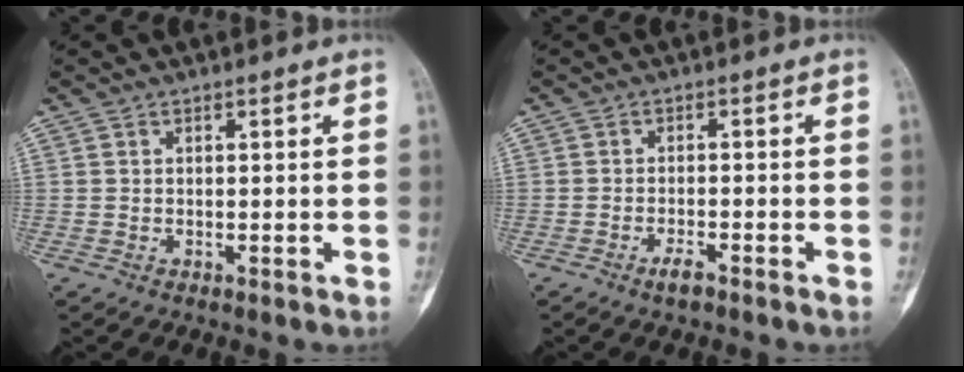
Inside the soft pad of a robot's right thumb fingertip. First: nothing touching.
{"total": 2.4, "force": [-1.8, 0.5, 1.6], "torque": [-0.033, 0.008, -0.035]}